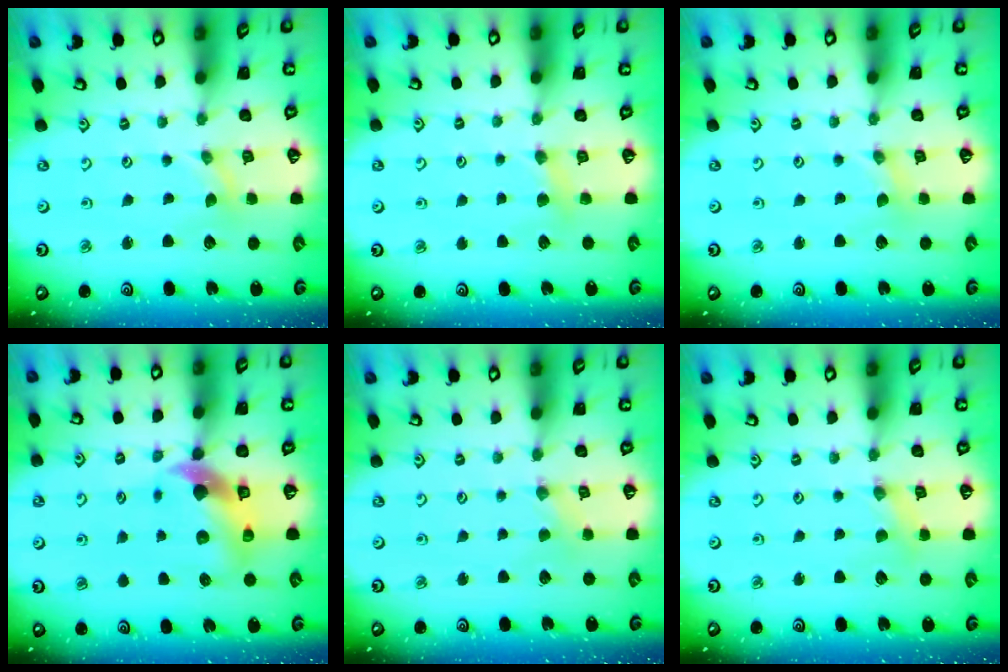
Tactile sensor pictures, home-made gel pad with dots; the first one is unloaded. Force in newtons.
{"total": 4.2, "press": 4.1, "slide": 0.6}
{"total": 0.0}
{"total": 10.1, "press": 10.0, "slide": 1.5}
{"total": 1.2, "press": 1.2, "slide": 0.1}
{"total": 1.1, "press": 1.1, "slide": 0.2}